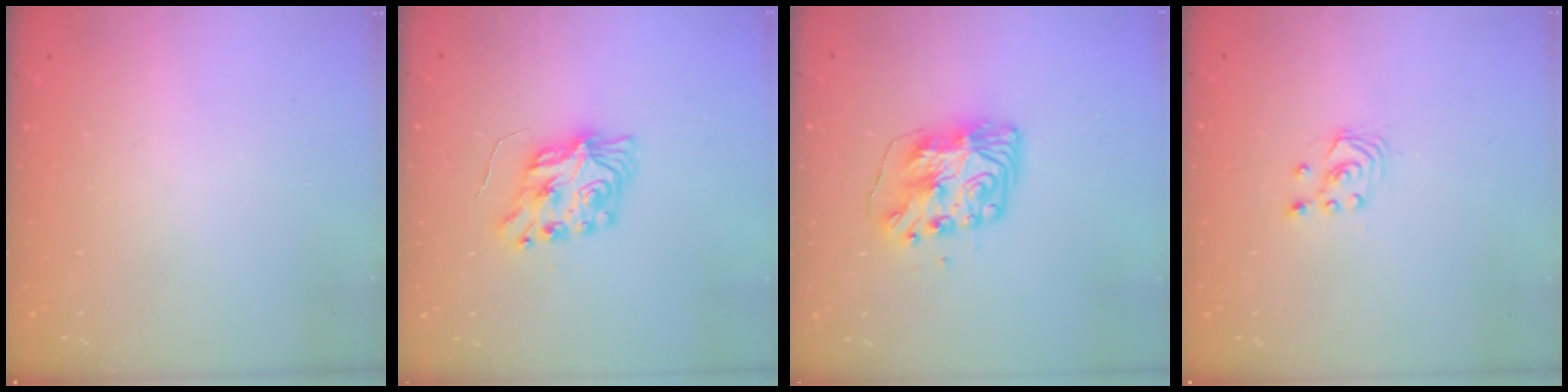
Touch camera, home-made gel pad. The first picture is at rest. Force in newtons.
{"total": 7.9, "press": 7.9, "slide": 0.2}
{"total": 9.2, "press": 9.1, "slide": 1.1}
{"total": 1.7, "press": 1.7, "slide": 0.2}